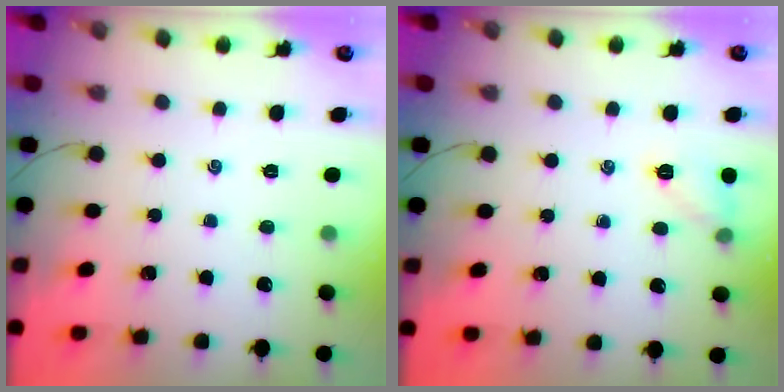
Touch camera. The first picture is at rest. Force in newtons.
{"total": 6.9, "press": 6.8, "slide": 1.1}